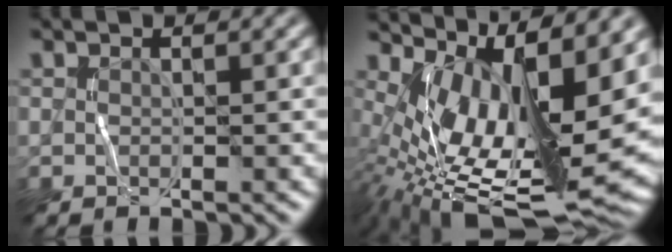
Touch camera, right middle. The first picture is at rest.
{"total": 14.2, "force": [1.5, 5.9, 12.8], "torque": [-0.198, -0.008, 0.050]}